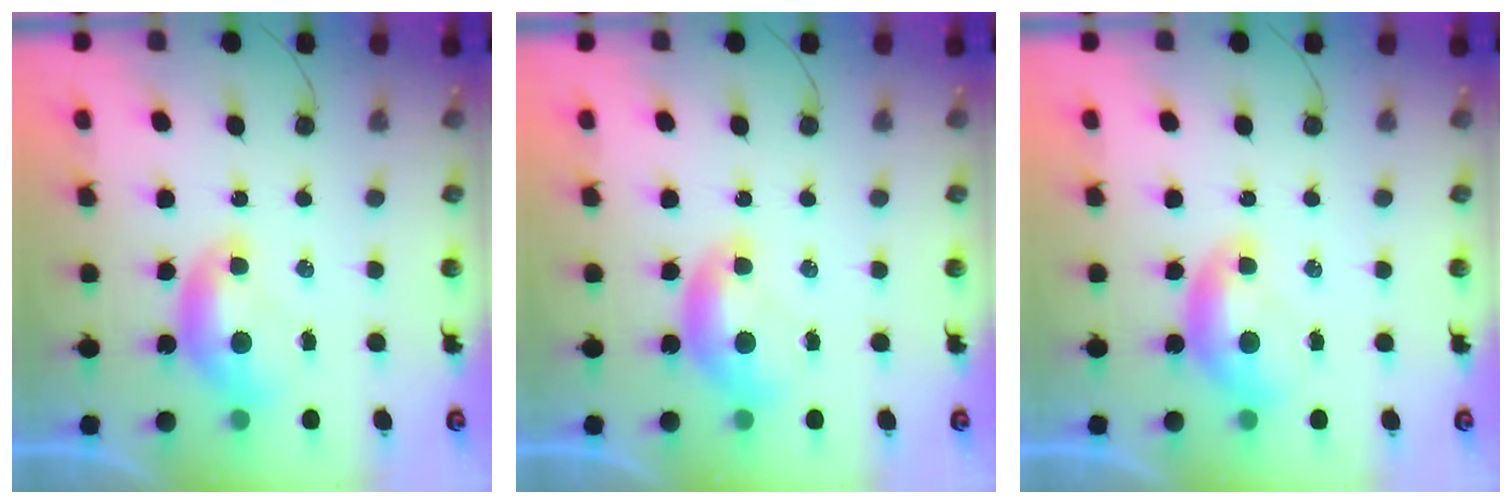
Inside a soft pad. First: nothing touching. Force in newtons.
{"total": 0.0}
{"total": 0.0}